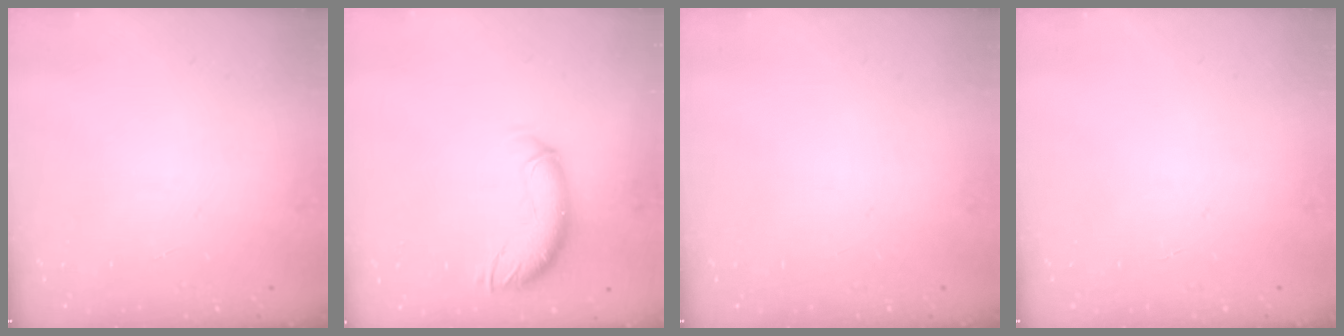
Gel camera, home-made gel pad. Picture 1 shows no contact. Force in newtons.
{"total": 10.7, "press": 10.6, "slide": 1.0}
{"total": 0.0}
{"total": 0.0}